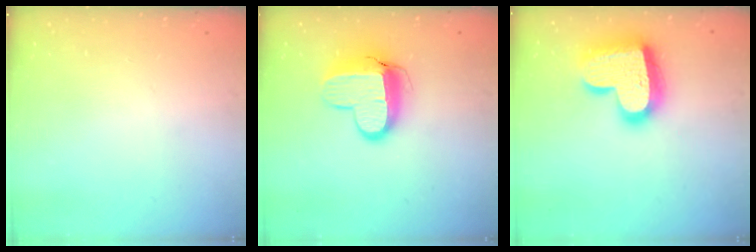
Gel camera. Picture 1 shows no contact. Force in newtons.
{"total": 12.6, "press": 12.6, "slide": 1.0}
{"total": 21.7, "press": 21.6, "slide": 1.5}